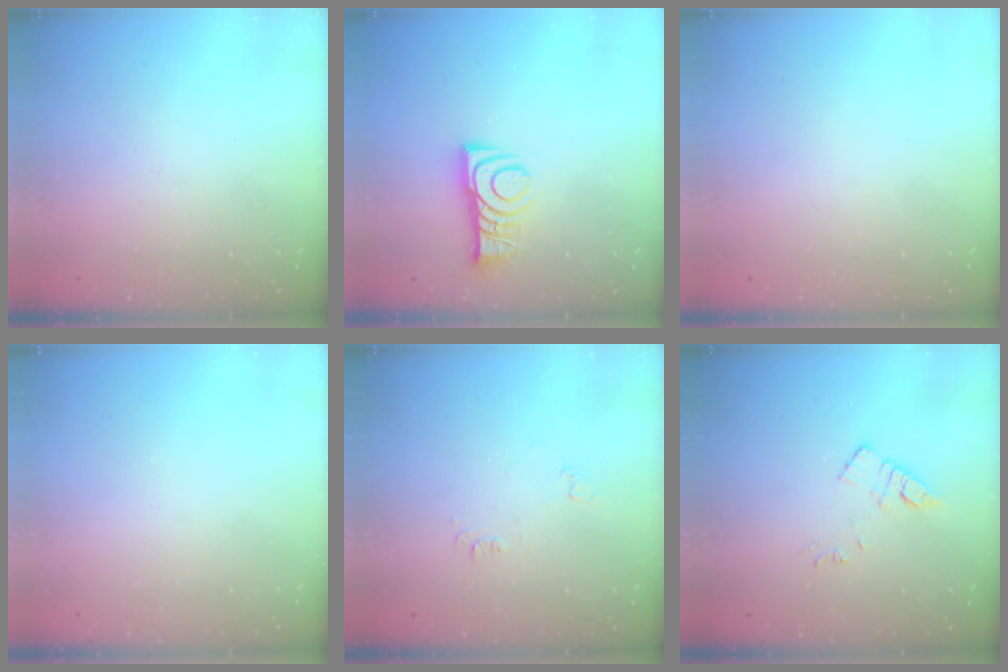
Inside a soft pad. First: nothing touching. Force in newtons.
{"total": 9.1, "press": 9.1, "slide": 0.4}
{"total": 1.7, "press": 1.6, "slide": 0.1}
{"total": 1.5, "press": 1.5, "slide": 0.1}
{"total": 3.5, "press": 3.4, "slide": 0.5}
{"total": 8.3, "press": 8.3, "slide": 0.6}